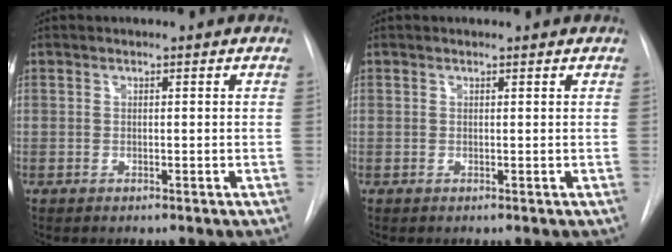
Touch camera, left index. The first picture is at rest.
{"total": 0.6, "force": [0.6, 0.1, -0.1], "torque": [-0.004, 0.003, 0.007]}